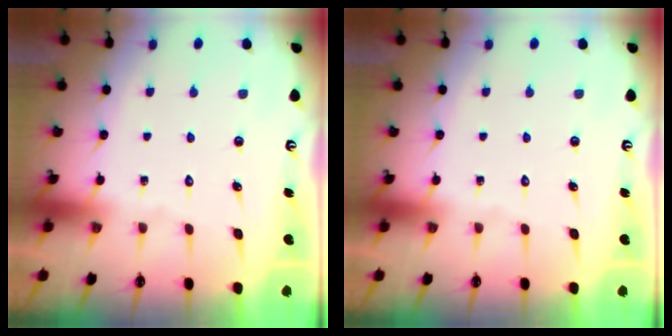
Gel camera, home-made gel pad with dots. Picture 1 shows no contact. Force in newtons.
{"total": 0.0}